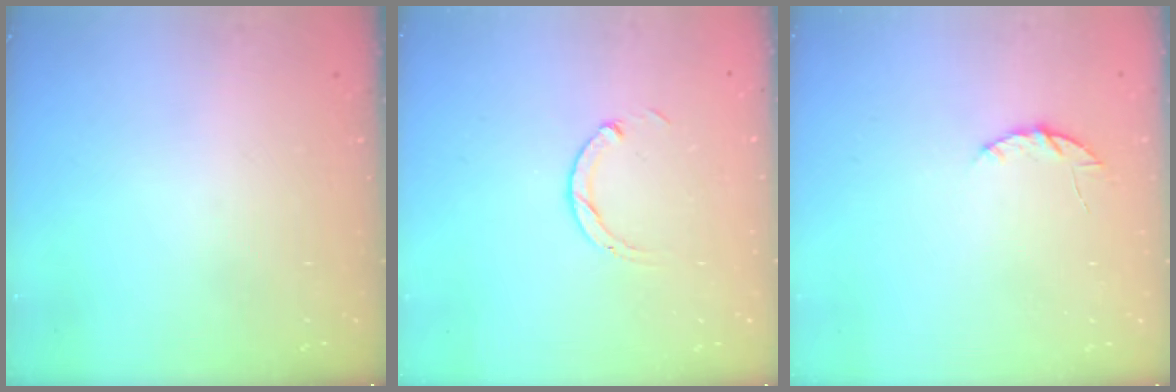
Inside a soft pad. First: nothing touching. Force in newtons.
{"total": 3.0, "press": 2.9, "slide": 0.4}
{"total": 3.8, "press": 3.8, "slide": 0.5}